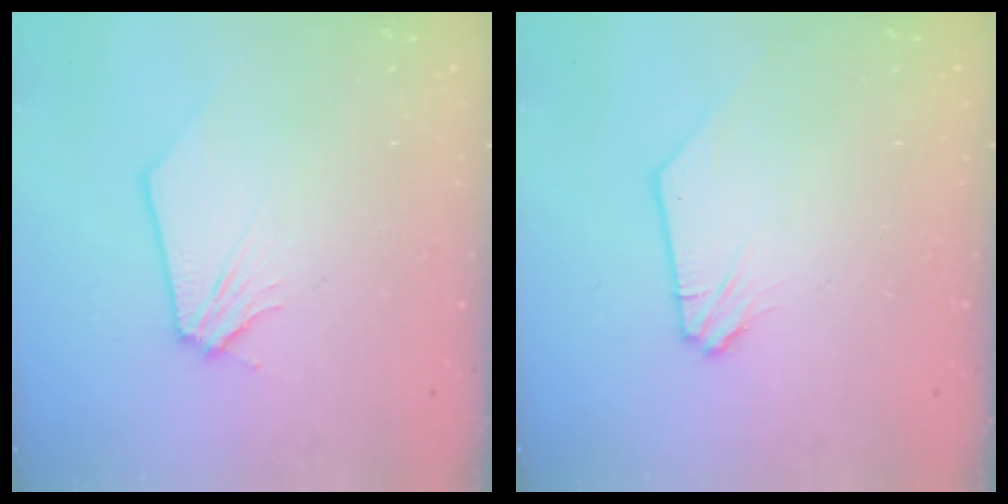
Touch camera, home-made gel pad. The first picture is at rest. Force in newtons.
{"total": 1.0, "press": 1.0, "slide": 0.1}